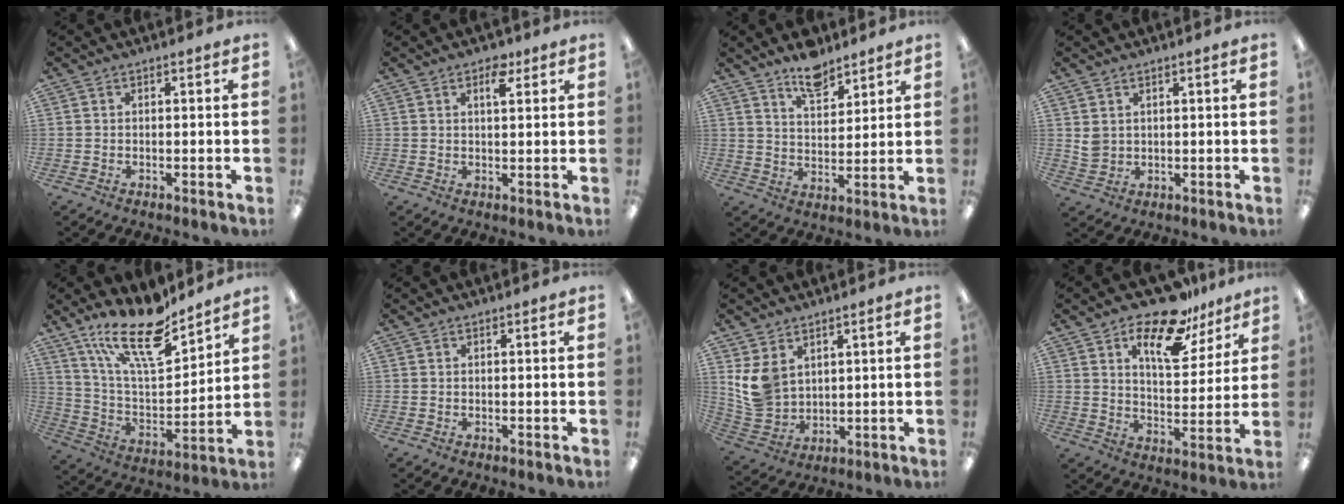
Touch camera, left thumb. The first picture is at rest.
{"total": 3.6, "force": [2.3, 1.5, 2.4], "torque": [-0.022, -0.010, 0.033]}
{"total": 8.2, "force": [6.7, 3.5, 3.4], "torque": [-0.044, -0.041, 0.117]}
{"total": 3.1, "force": [1.5, 2.5, 1.1], "torque": [-0.025, 0.000, 0.030]}
{"total": 19.3, "force": [14.5, 5.9, 11.3], "torque": [-0.203, -0.093, 0.251]}
{"total": 0.0}
{"total": 8.6, "force": [3.9, 6.5, 4.1], "torque": [-0.104, -0.013, 0.078]}
{"total": 16.0, "force": [11.2, 6.8, 9.2], "torque": [-0.140, -0.059, 0.190]}